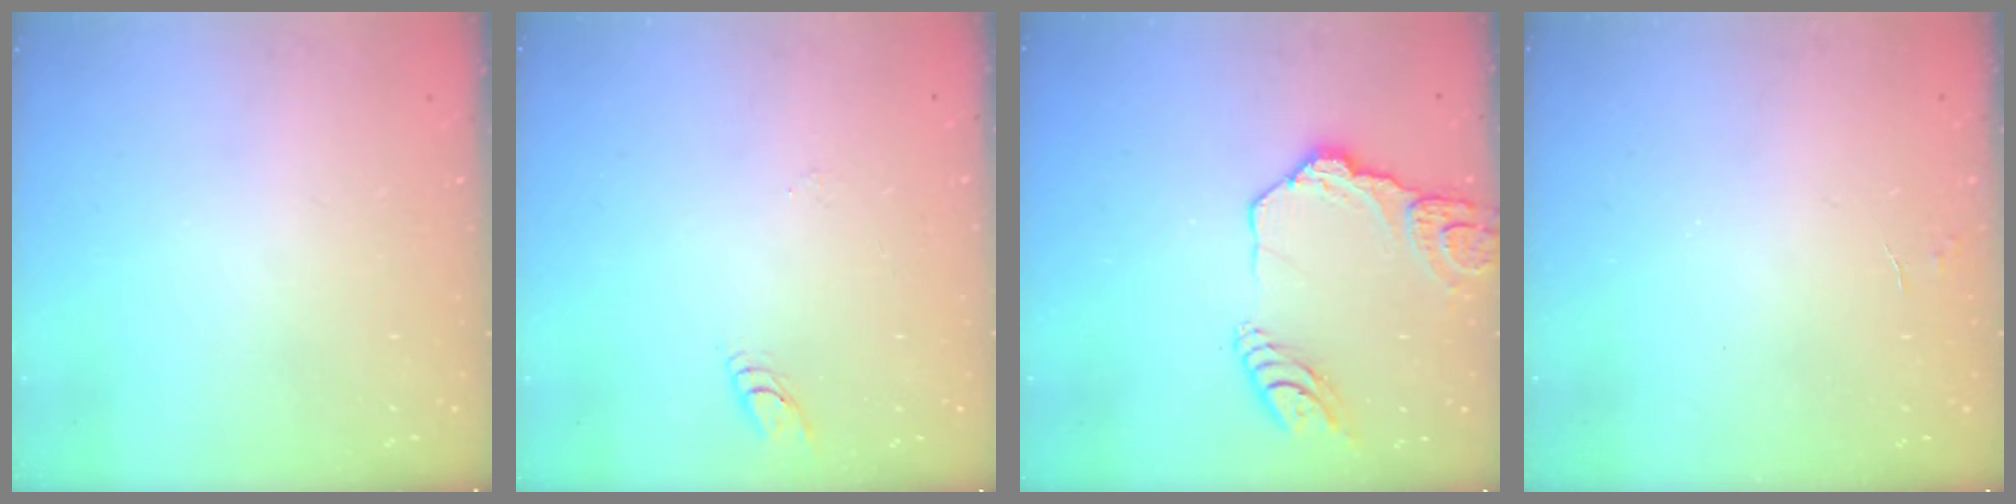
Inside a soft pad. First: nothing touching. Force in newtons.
{"total": 4.8, "press": 4.8, "slide": 0.4}
{"total": 15.8, "press": 15.7, "slide": 1.8}
{"total": 2.2, "press": 2.2, "slide": 0.2}